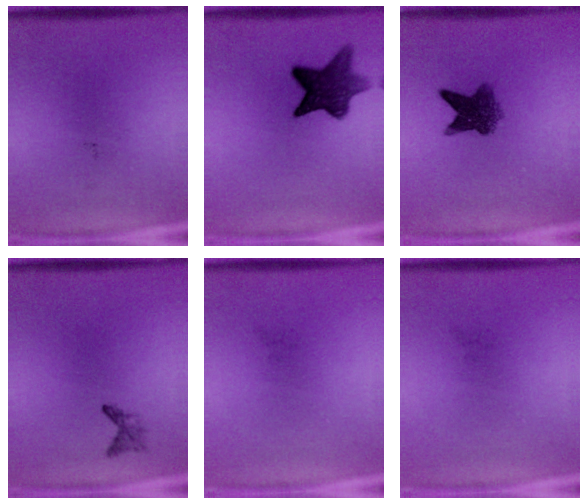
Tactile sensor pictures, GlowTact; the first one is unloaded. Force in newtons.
{"total": 9.6}
{"total": 6.4}
{"total": 1.1}
{"total": 0.0}
{"total": 0.0}